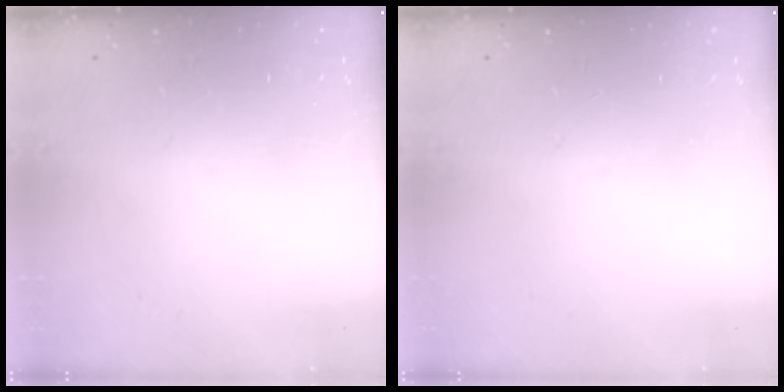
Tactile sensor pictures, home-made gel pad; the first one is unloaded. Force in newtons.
{"total": 0.0}